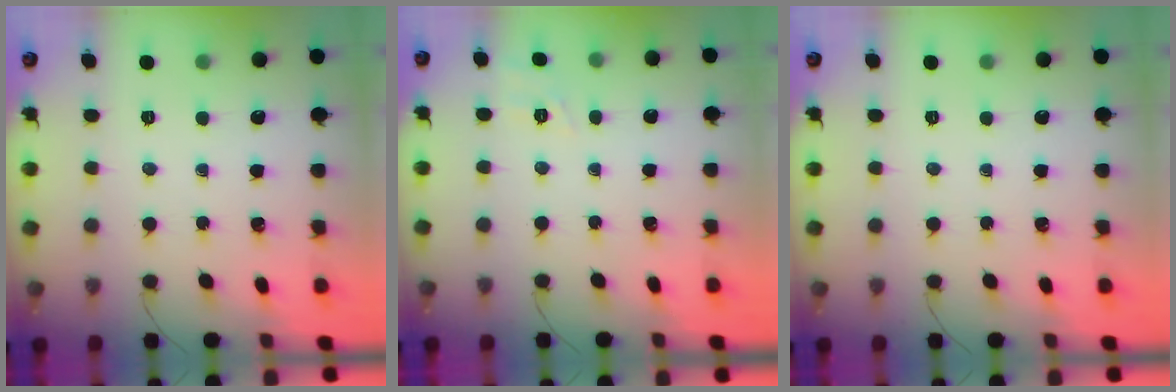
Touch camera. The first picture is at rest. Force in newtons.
{"total": 1.9, "press": 0.9, "slide": 1.7}
{"total": 0.0}